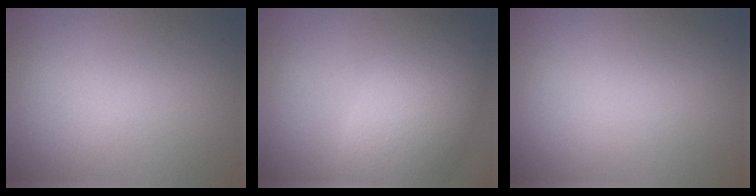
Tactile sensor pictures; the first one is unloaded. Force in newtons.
{"total": 8.6, "press": 8.6, "slide": 0.4}
{"total": 0.0}